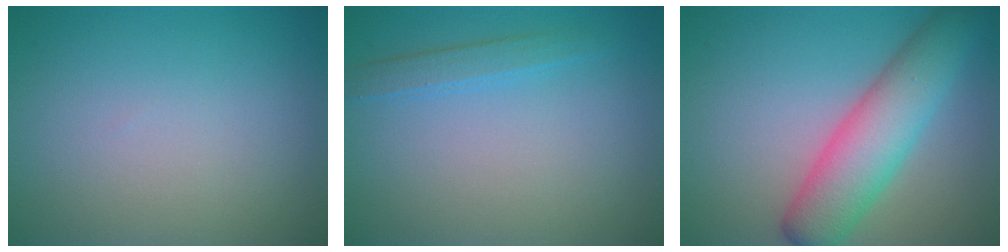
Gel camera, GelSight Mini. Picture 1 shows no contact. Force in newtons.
{"total": 1.5, "press": 1.5, "slide": 0.0}
{"total": 6.7, "press": 6.7, "slide": 0.1}